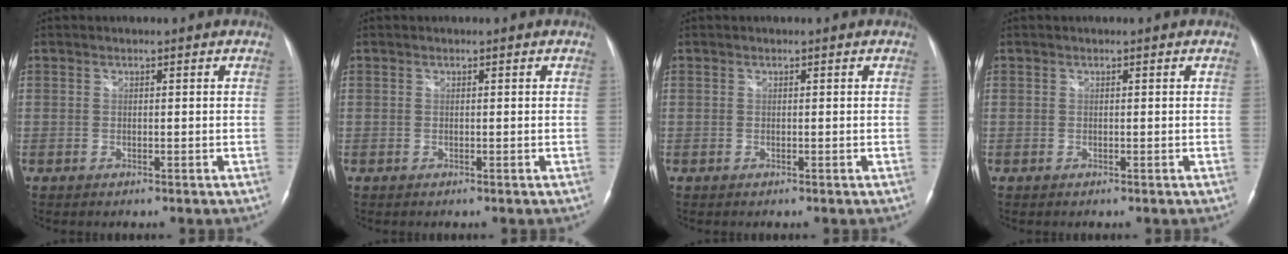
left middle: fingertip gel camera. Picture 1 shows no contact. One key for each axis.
{"total": 0.0}
{"total": 0.0}
{"total": 0.0}